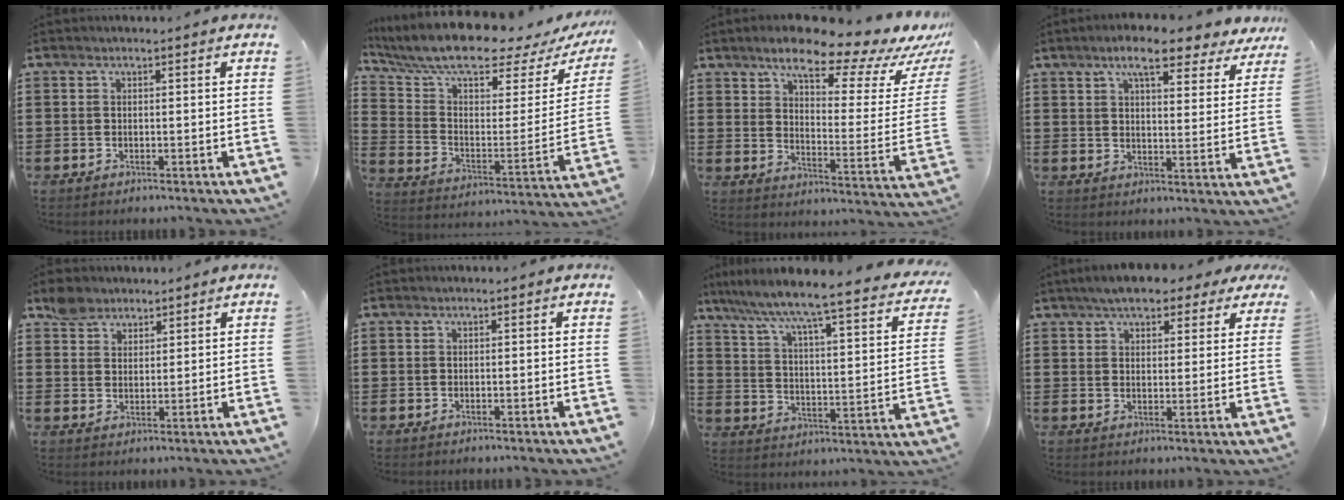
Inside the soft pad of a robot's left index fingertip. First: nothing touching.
{"total": 10.3, "force": [8.6, 1.8, 5.5], "torque": [-0.127, -0.061, 0.146]}
{"total": 12.4, "force": [10.0, 3.1, 6.6], "torque": [-0.122, -0.061, 0.168]}
{"total": 8.1, "force": [6.6, 1.8, 4.5], "torque": [-0.090, -0.014, 0.114]}
{"total": 3.8, "force": [3.0, 2.4, 0.4], "torque": [-0.020, 0.010, 0.058]}
{"total": 0.0}
{"total": 4.6, "force": [3.9, -0.7, 2.4], "torque": [-0.071, -0.050, 0.051]}
{"total": 5.4, "force": [4.6, 1.9, 2.3], "torque": [-0.052, 0.001, 0.082]}